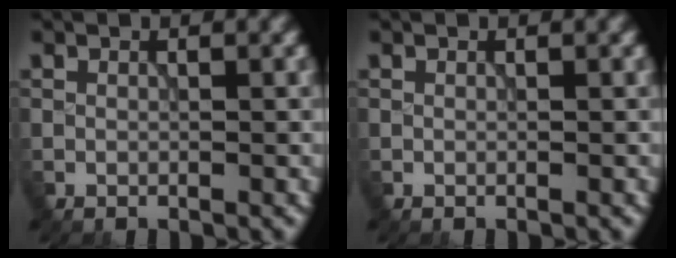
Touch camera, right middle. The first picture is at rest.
{"total": 0.0}